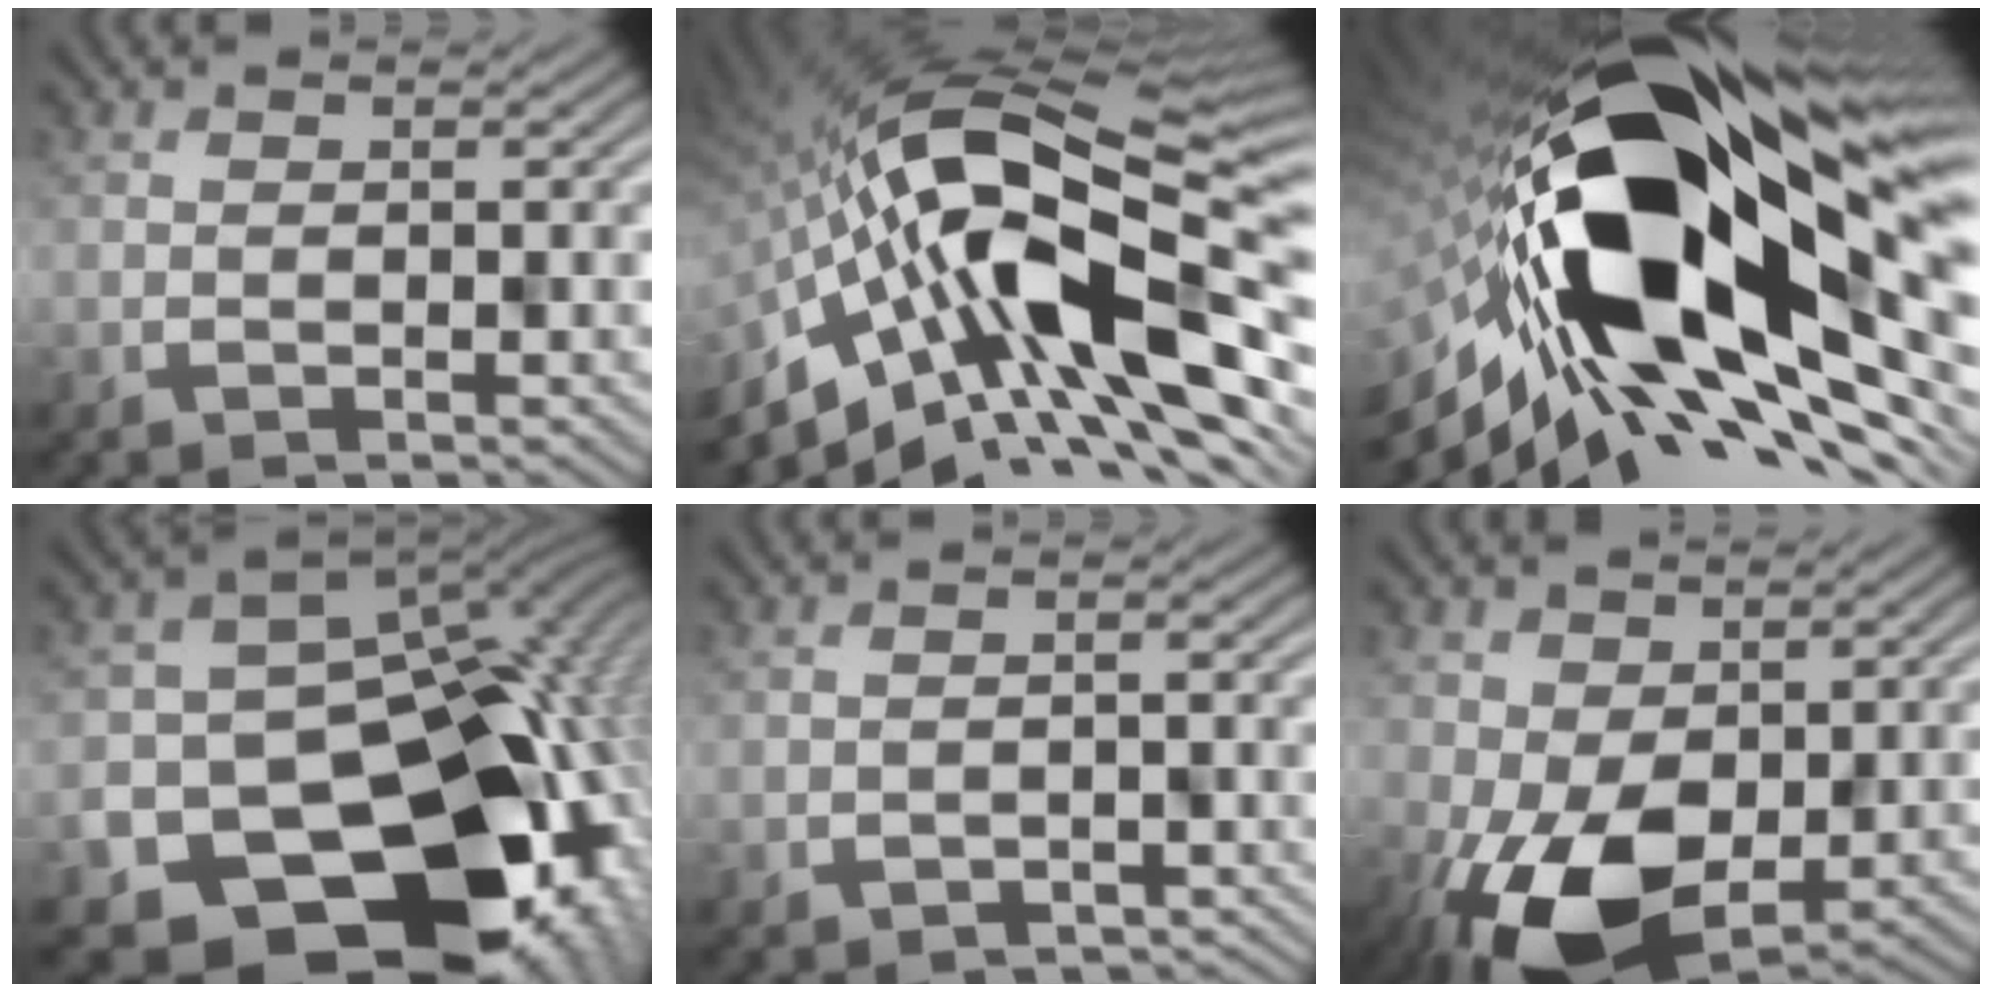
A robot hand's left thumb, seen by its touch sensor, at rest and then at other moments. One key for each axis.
{"total": 18.1, "fx": -3.9, "fy": 7.6, "fz": 16.0, "tx": -0.307, "ty": -0.015, "tz": -0.085}
{"total": 21.2, "fx": -0.6, "fy": 10.0, "fz": 18.7, "tx": -0.367, "ty": -0.060, "tz": -0.017}
{"total": 19.8, "fx": -8.8, "fy": 15.1, "fz": 9.3, "tx": -0.134, "ty": -0.056, "tz": -0.115}
{"total": 2.2, "fx": -2.0, "fy": 0.9, "fz": 0.2, "tx": -0.003, "ty": -0.006, "tz": -0.019}
{"total": 10.7, "fx": -3.2, "fy": 6.6, "fz": 7.7, "tx": -0.159, "ty": -0.050, "tz": -0.036}